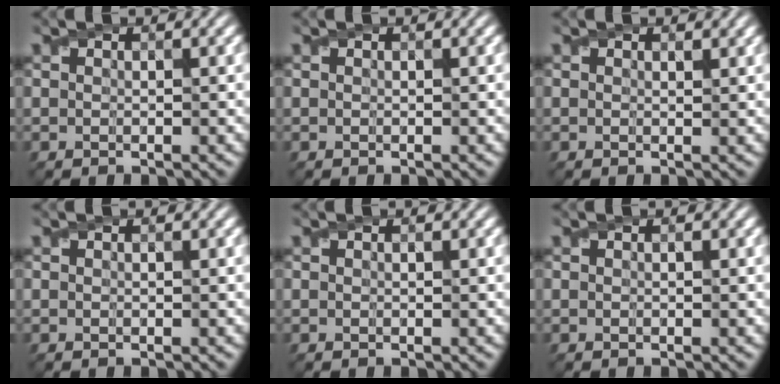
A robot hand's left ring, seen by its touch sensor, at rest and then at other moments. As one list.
[{"total": 0.0}, {"total": 0.6, "force": [0.4, 0.2, 0.4], "torque": [-0.004, -0.002, 0.006]}, {"total": 0.0}, {"total": 0.0}, {"total": 0.0}]